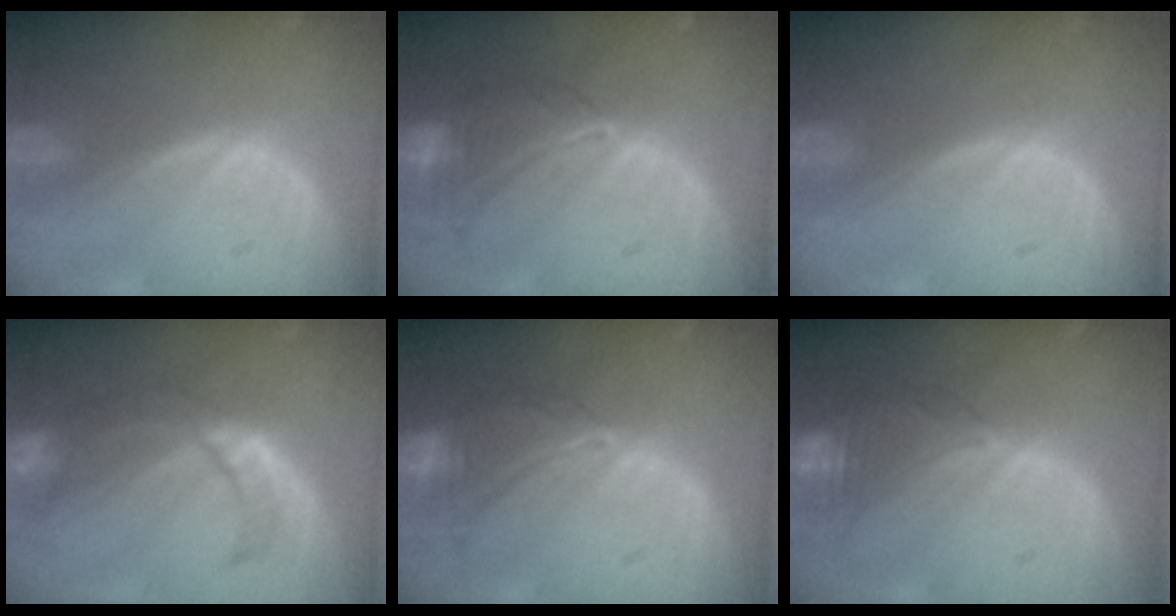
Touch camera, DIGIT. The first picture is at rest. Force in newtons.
{"total": 8.1, "press": 7.2, "slide": 3.6}
{"total": 0.0}
{"total": 7.5, "press": 7.2, "slide": 1.8}
{"total": 8.0, "press": 7.1, "slide": 3.8}
{"total": 8.0, "press": 7.1, "slide": 3.7}